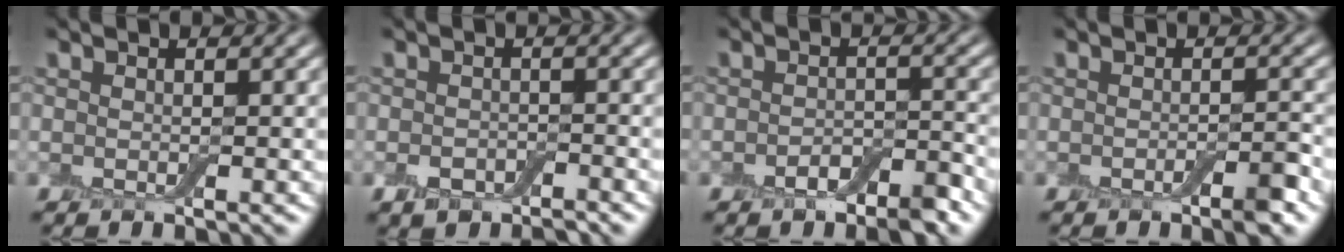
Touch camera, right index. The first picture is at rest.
{"total": 2.5, "force": [-1.7, 1.4, 1.2], "torque": [-0.018, -0.002, -0.035]}
{"total": 3.2, "force": [-2.0, 1.4, 2.0], "torque": [-0.029, 0.004, -0.033]}
{"total": 2.0, "force": [-1.1, 0.4, 1.6], "torque": [-0.021, 0.000, -0.018]}